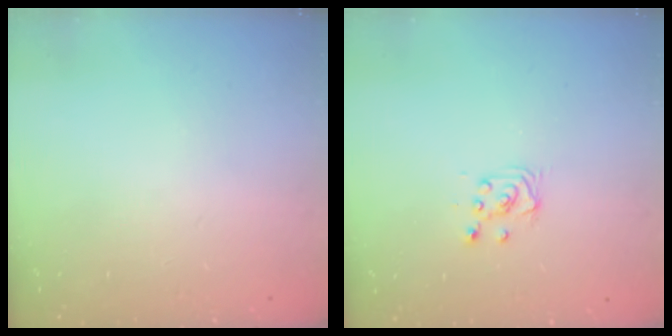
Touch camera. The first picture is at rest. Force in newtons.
{"total": 3.8, "press": 3.8, "slide": 0.3}